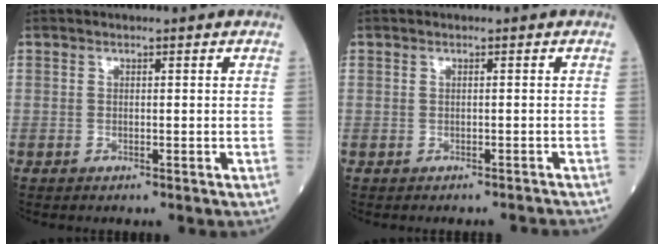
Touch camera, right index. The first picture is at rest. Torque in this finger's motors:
{"motor_torque": [-0.75, -0.04, -1.05, -0.21]}